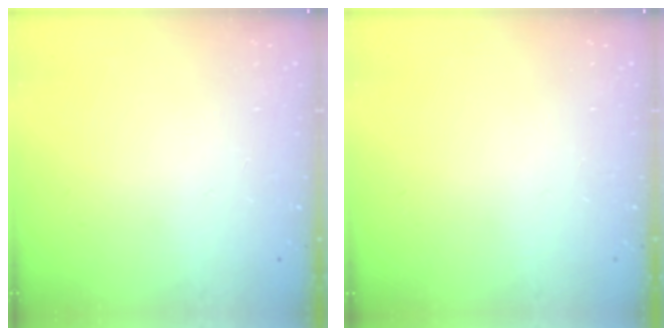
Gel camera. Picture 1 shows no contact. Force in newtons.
{"total": 0.0}